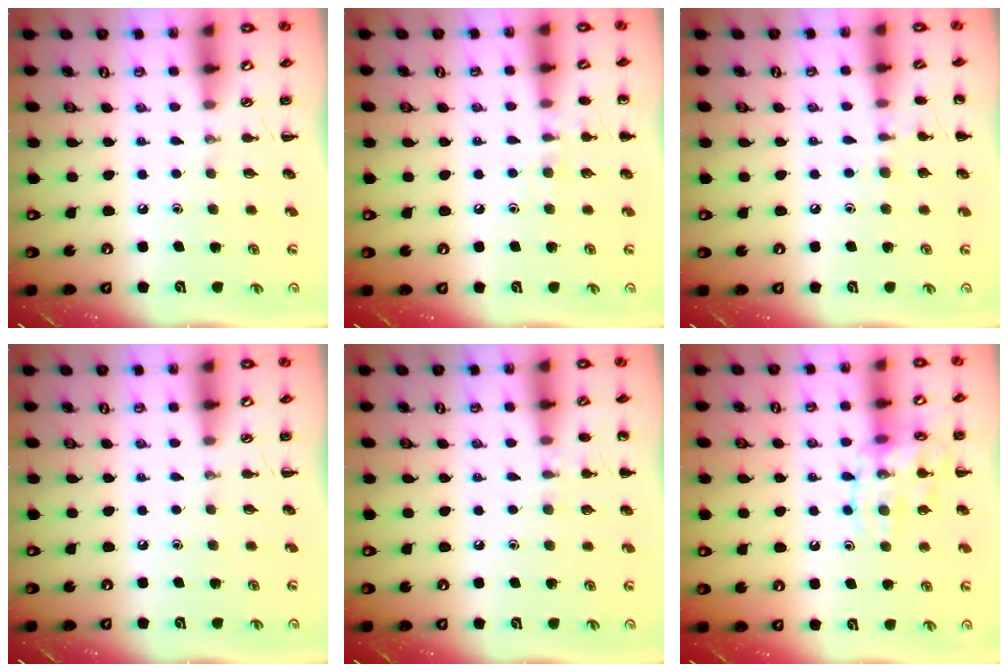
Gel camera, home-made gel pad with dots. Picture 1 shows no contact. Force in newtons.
{"total": 7.0, "press": 6.7, "slide": 2.0}
{"total": 7.4, "press": 7.2, "slide": 1.9}
{"total": 0.0}
{"total": 6.3, "press": 6.0, "slide": 2.0}
{"total": 13.5, "press": 13.5, "slide": 1.0}